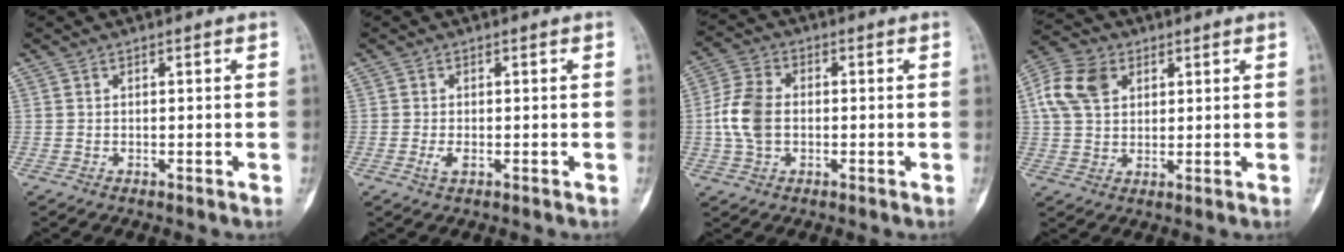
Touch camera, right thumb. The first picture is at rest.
{"total": 1.8, "force": [-0.6, 0.9, 1.5], "torque": [-0.034, -0.002, -0.012]}
{"total": 8.6, "force": [-0.6, 5.8, 6.3], "torque": [-0.128, 0.016, -0.019]}
{"total": 9.9, "force": [3.2, 7.1, 6.1], "torque": [-0.109, 0.008, 0.055]}